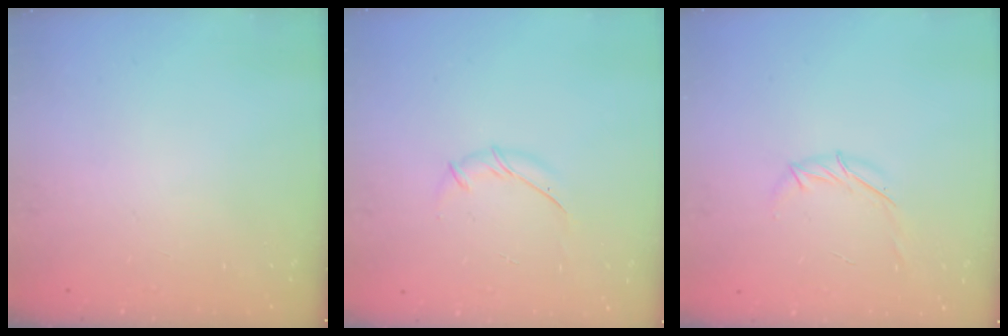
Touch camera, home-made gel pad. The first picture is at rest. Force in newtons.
{"total": 5.5, "press": 5.4, "slide": 1.2}
{"total": 4.2, "press": 4.1, "slide": 0.9}